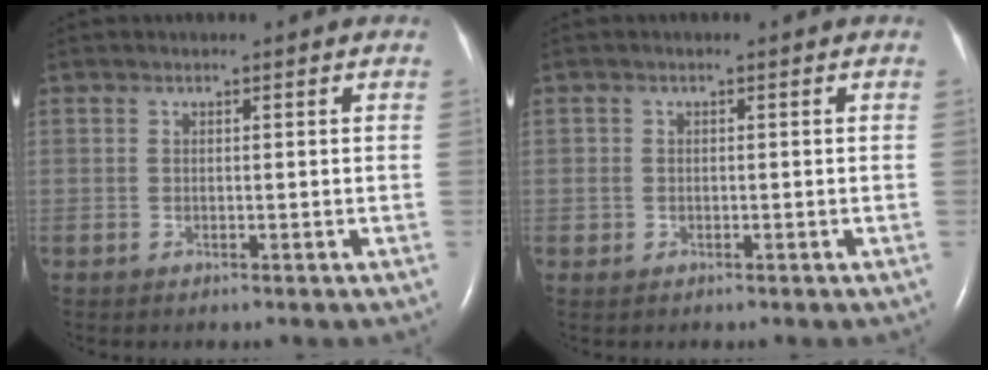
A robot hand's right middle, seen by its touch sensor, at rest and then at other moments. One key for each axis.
{"total": 0.8, "fx": -0.2, "fy": 0.8, "fz": 0.1, "tx": 0.002, "ty": 0.006, "tz": -0.004}